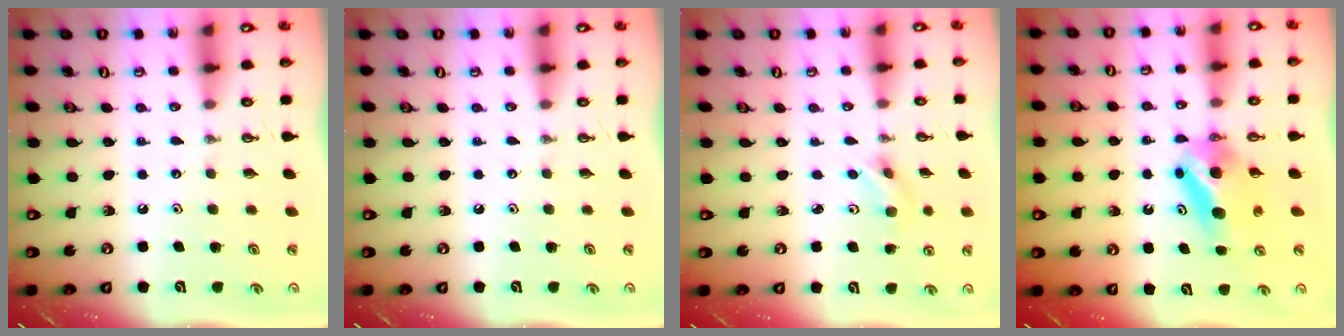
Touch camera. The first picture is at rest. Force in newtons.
{"total": 0.0}
{"total": 2.9, "press": 2.7, "slide": 1.2}
{"total": 6.1, "press": 6.0, "slide": 0.9}